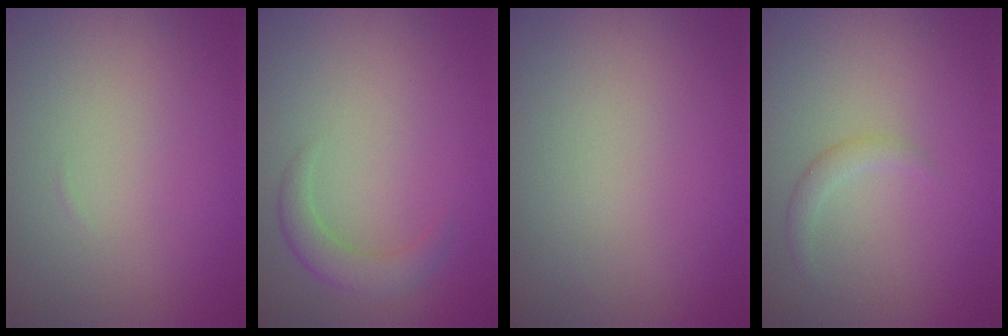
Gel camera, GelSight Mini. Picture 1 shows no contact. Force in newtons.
{"total": 2.4, "press": 2.4, "slide": 0.1}
{"total": 0.0}
{"total": 1.3, "press": 1.3, "slide": 0.1}